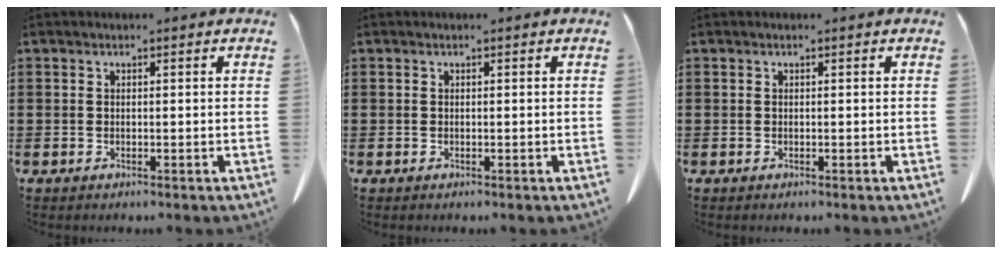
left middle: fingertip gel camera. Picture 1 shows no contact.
{"total": 0.0}
{"total": 0.0}